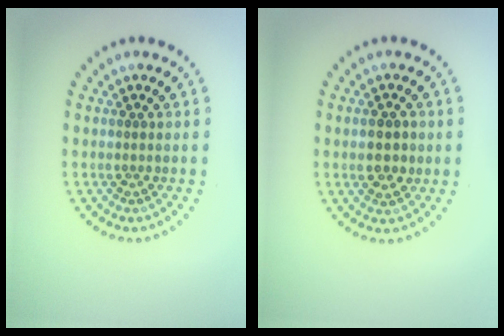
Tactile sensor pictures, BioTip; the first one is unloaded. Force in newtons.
{"total": 2.2, "press": 2.2, "slide": 0.1}